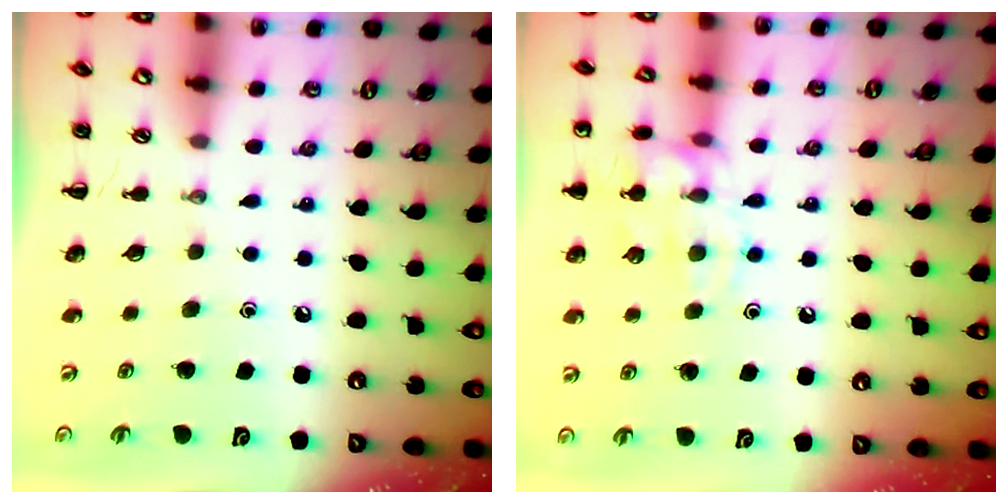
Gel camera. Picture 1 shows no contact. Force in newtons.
{"total": 13.8, "press": 13.7, "slide": 1.5}